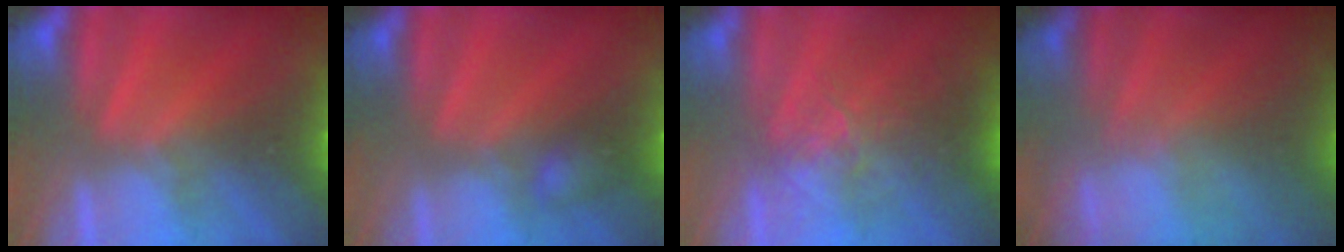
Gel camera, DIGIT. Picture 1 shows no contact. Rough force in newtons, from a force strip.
{"total": 2.2}
{"total": 2.4}
{"total": 12.7}